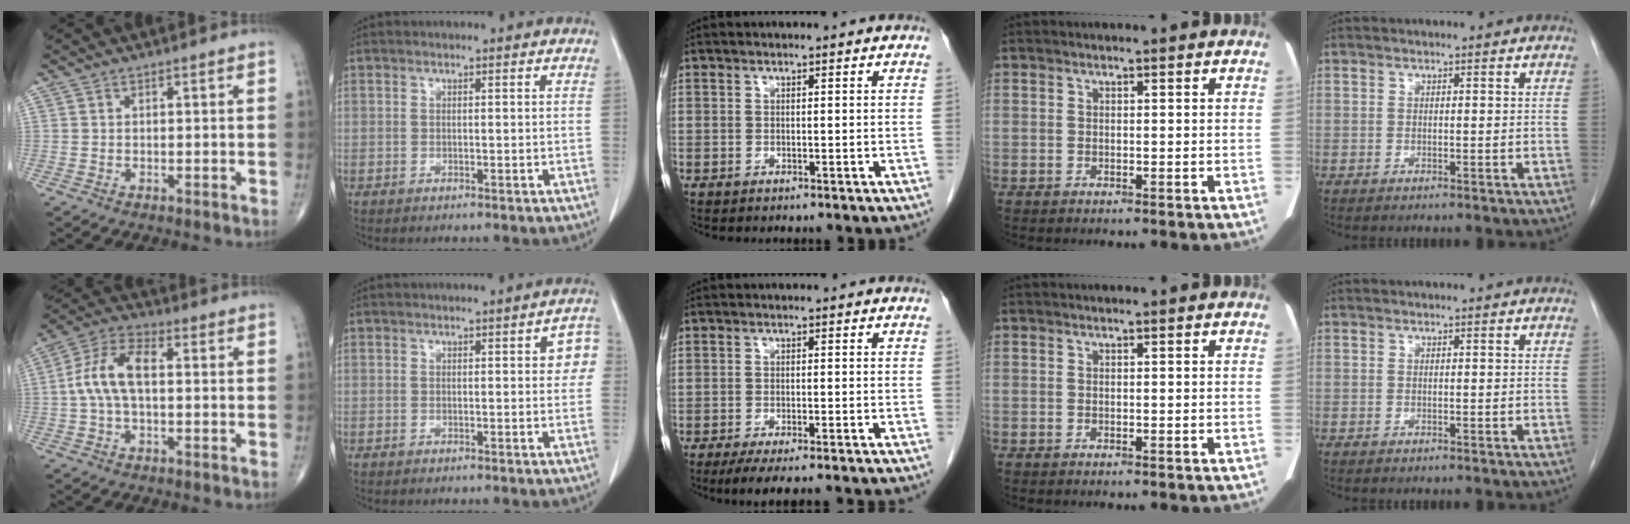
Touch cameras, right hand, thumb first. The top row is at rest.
{"thumb": {"total": 9.6, "force": [0.3, 4.9, 8.2], "torque": [-0.174, 0.032, 0.001]}, "index": {"total": 4.0, "force": [0.8, 1.4, 3.6], "torque": [-0.028, 0.011, 0.002]}, "middle": {"total": 8.1, "force": [-6.7, 0.5, 4.4], "torque": [-0.053, -0.013, -0.098]}}